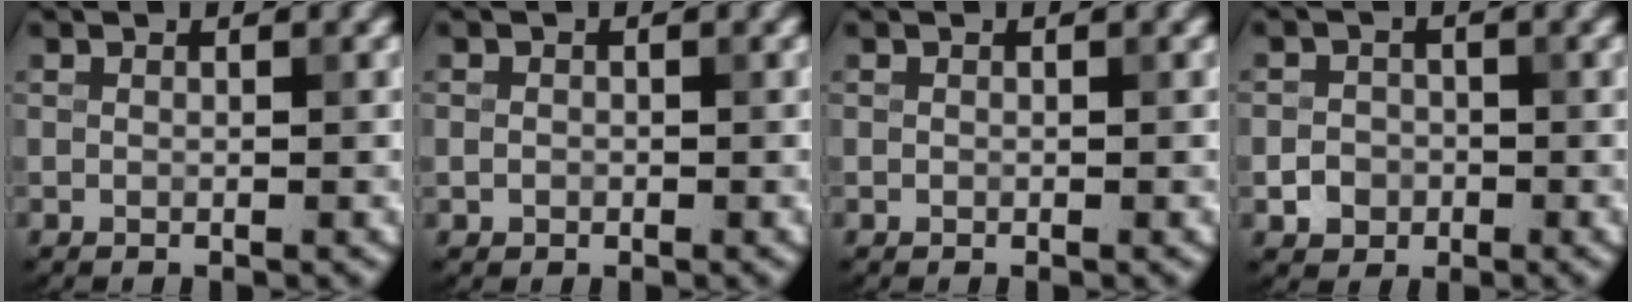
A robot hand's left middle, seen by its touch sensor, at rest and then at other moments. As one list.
[{"total": 0.8, "force": [-0.2, 0.7, 0.2], "torque": [0.000, -0.003, -0.006]}, {"total": 0.0}, {"total": 2.0, "force": [-0.7, 1.8, 0.5], "torque": [0.004, 0.000, -0.017]}]